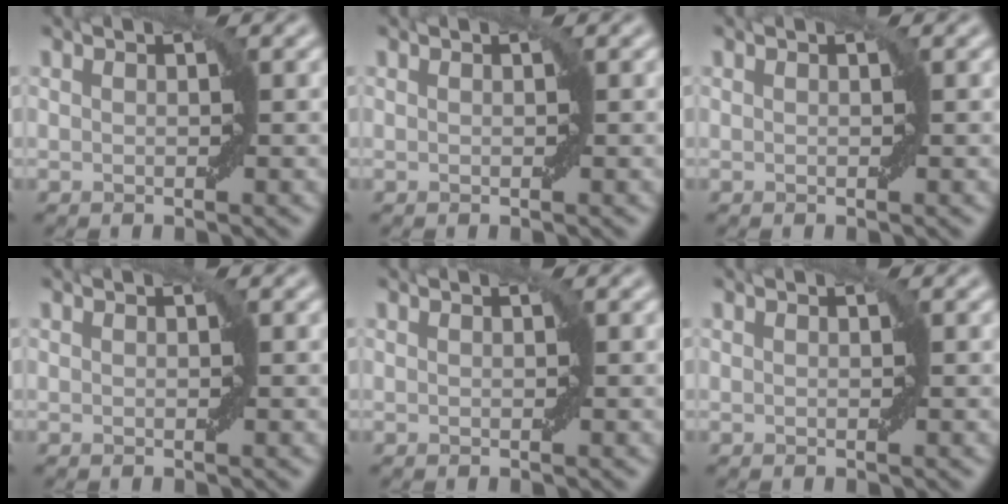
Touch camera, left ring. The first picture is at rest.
{"total": 0.0}
{"total": 0.0}
{"total": 0.0}
{"total": 0.0}
{"total": 0.0}